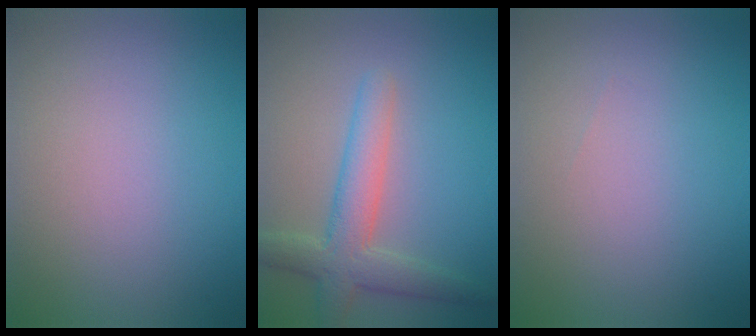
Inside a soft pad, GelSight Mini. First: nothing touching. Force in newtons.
{"total": 4.6, "press": 4.5, "slide": 0.4}
{"total": 0.0}